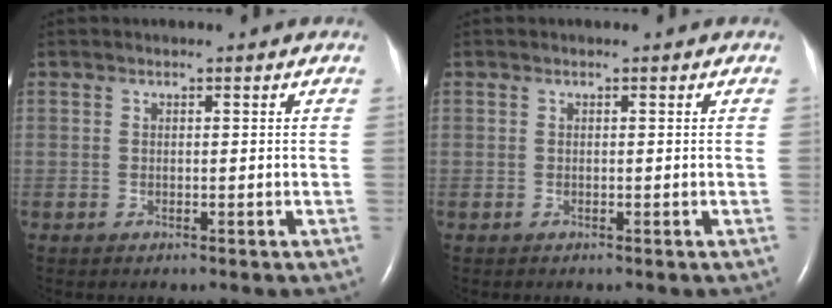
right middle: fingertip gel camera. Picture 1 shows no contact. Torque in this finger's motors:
{"motor_torque": [0.01, -0.13, 0.00, -0.01]}